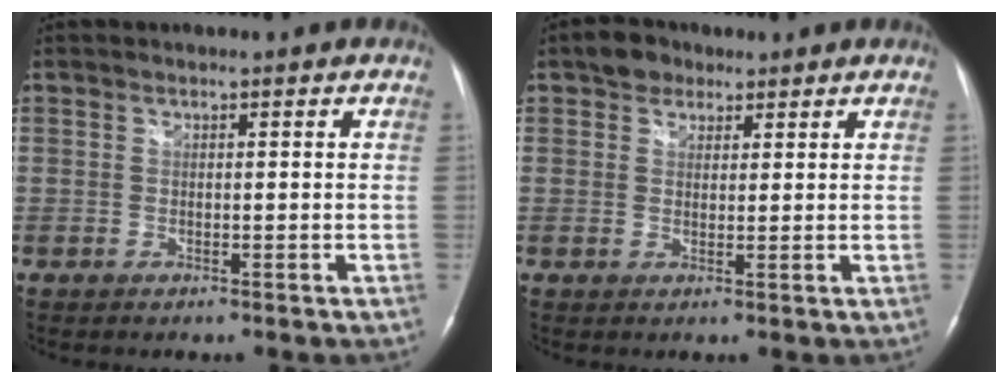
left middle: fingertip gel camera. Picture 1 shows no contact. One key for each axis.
{"total": 3.5, "fx": 2.3, "fy": 2.4, "fz": 1.0, "tx": -0.022, "ty": 0.012, "tz": 0.039}